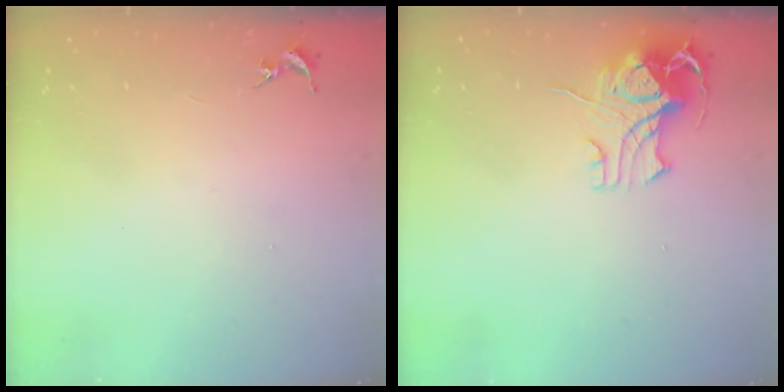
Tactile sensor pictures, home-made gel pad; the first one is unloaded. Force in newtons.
{"total": 10.7, "press": 10.6, "slide": 1.4}